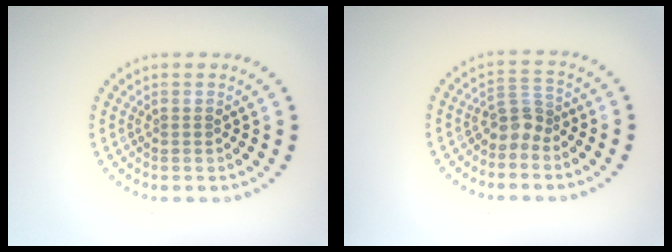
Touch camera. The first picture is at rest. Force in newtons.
{"total": 2.3, "press": 1.8, "slide": 1.6}